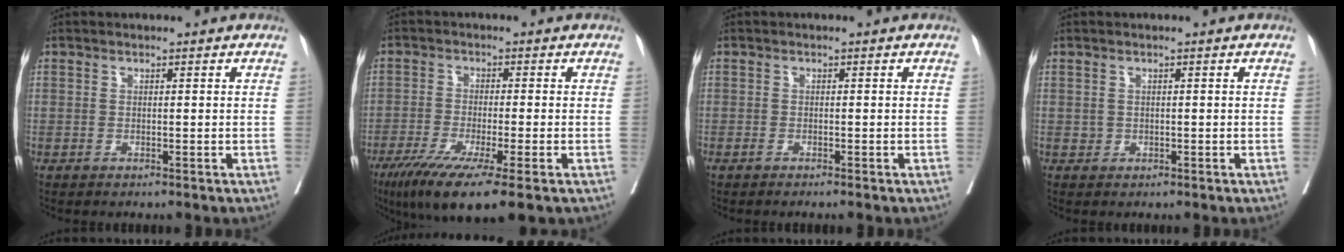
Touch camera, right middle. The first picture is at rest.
{"total": 12.1, "force": [-7.4, 1.0, 9.5], "torque": [-0.157, -0.034, -0.121]}
{"total": 1.6, "force": [-1.3, 0.0, 0.9], "torque": [-0.013, -0.001, -0.016]}
{"total": 0.8, "force": [0.0, 0.8, 0.2], "torque": [-0.001, 0.002, 0.002]}